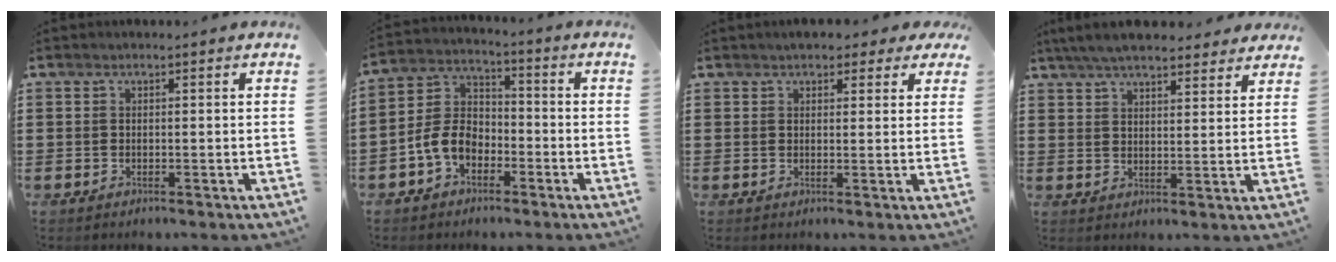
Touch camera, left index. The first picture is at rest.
{"total": 6.7, "force": [-3.5, 4.4, 3.7], "torque": [-0.104, 0.006, -0.078]}
{"total": 2.8, "force": [2.2, 1.3, 1.1], "torque": [-0.022, 0.004, 0.038]}
{"total": 6.0, "force": [5.5, 1.2, 2.2], "torque": [-0.060, -0.007, 0.102]}